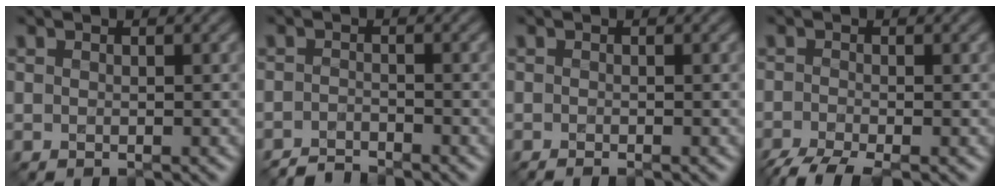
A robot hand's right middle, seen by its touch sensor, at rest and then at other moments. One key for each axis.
{"total": 2.0, "fx": -2.0, "fy": 0.2, "fz": 0.4, "tx": -0.004, "ty": 0.001, "tz": -0.042}
{"total": 0.7, "fx": -0.5, "fy": 0.1, "fz": 0.4, "tx": -0.006, "ty": -0.003, "tz": -0.010}
{"total": 4.0, "fx": -3.0, "fy": 0.8, "fz": 2.4, "tx": -0.045, "ty": -0.012, "tz": -0.066}